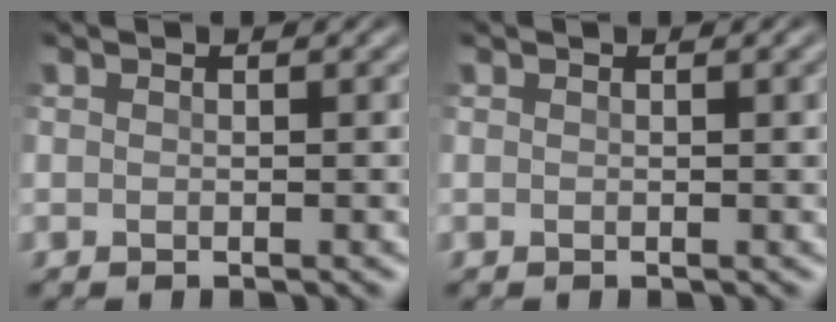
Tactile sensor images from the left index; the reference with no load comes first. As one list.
[{"total": 1.1, "force": [0.2, 0.2, 1.0], "torque": [-0.010, 0.004, 0.002]}]